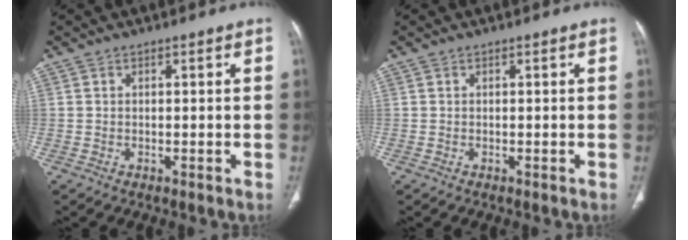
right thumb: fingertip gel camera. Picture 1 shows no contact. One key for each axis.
{"total": 0.0}